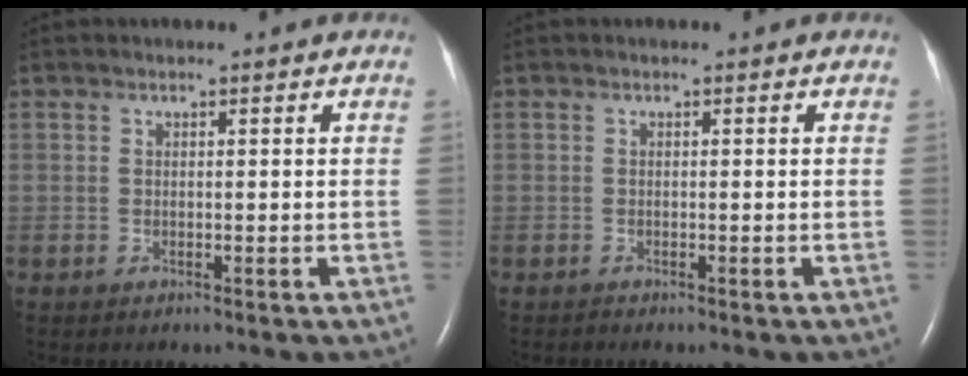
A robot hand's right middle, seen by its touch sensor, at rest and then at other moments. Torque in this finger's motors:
{"motor_torque": [-0.01, 0.00, 0.01, -0.01]}